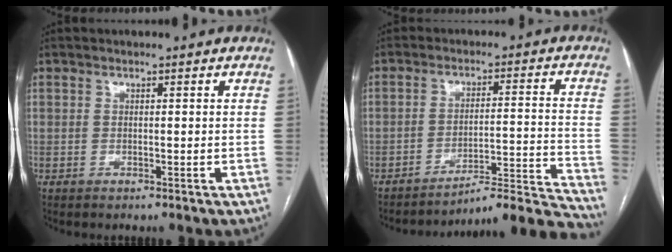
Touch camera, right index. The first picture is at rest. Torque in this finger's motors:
{"motor_torque": [-0.55, -0.61, 0.10, -0.03]}